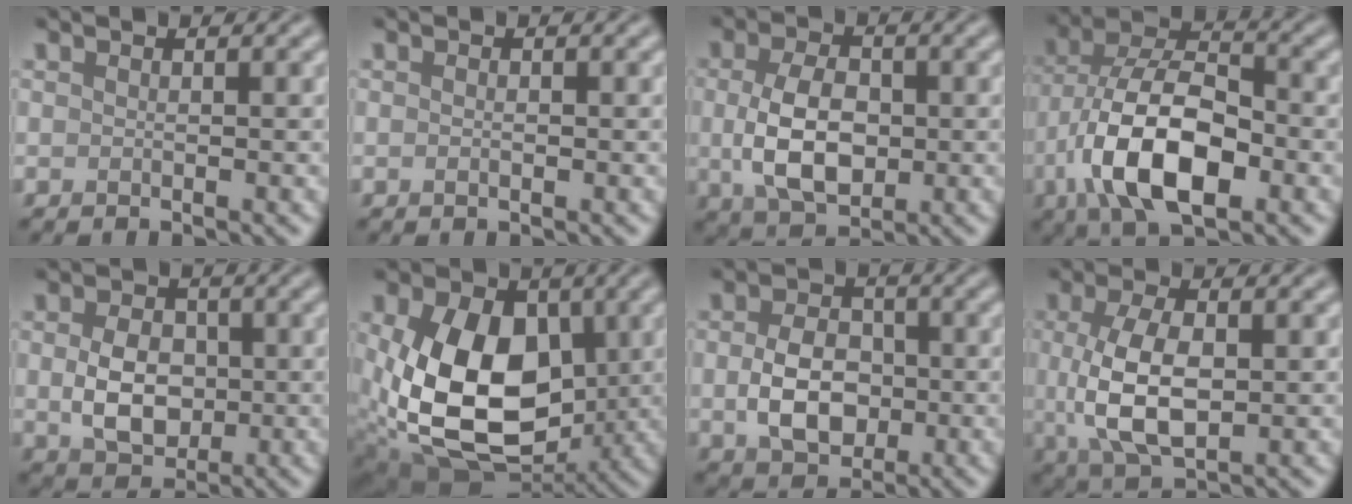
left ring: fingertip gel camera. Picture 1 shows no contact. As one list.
[{"total": 0.6, "force": [-0.1, 0.3, 0.5], "torque": [-0.004, -0.002, 0.000]}, {"total": 6.1, "force": [-0.1, 4.0, 4.6], "torque": [-0.098, -0.005, -0.003]}, {"total": 10.8, "force": [-3.6, 5.4, 8.7], "torque": [-0.166, 0.001, -0.076]}, {"total": 4.9, "force": [-0.1, 3.6, 3.2], "torque": [-0.065, -0.006, 0.000]}, {"total": 12.7, "force": [0.0, 8.7, 9.3], "torque": [-0.188, -0.028, 0.006]}, {"total": 5.2, "force": [-0.5, 3.8, 3.5], "torque": [-0.072, -0.006, -0.009]}, {"total": 6.9, "force": [0.1, 3.6, 5.9], "torque": [-0.127, -0.003, 0.003]}]